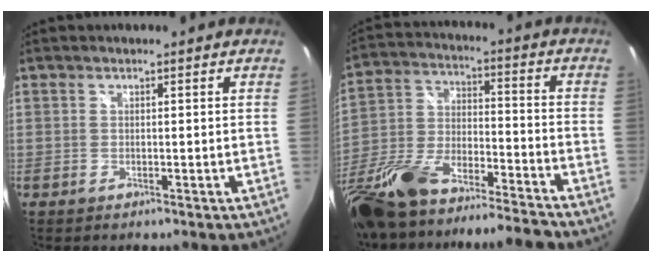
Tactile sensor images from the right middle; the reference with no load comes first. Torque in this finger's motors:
{"motor_torque": [1.25, -0.89, 0.45, 0.21]}